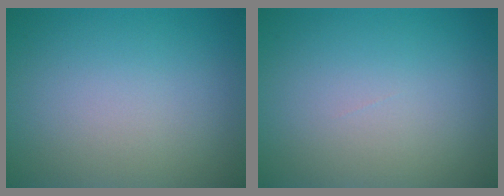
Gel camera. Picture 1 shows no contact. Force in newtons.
{"total": 0.0}